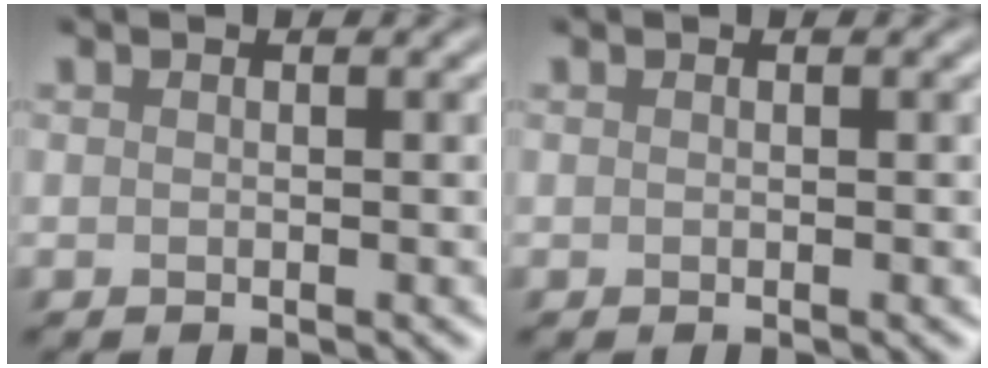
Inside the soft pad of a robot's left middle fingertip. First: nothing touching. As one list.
[{"total": 0.0}]